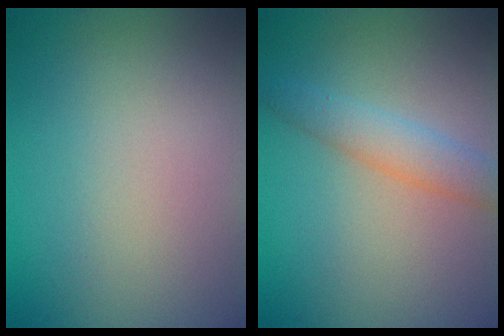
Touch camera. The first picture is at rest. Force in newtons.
{"total": 3.0, "press": 3.0, "slide": 0.1}